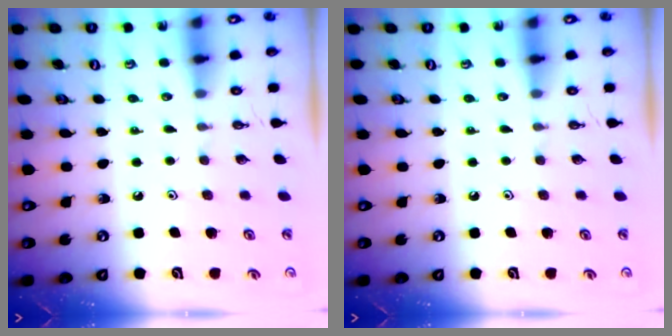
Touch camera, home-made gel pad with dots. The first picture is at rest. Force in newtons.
{"total": 0.0}